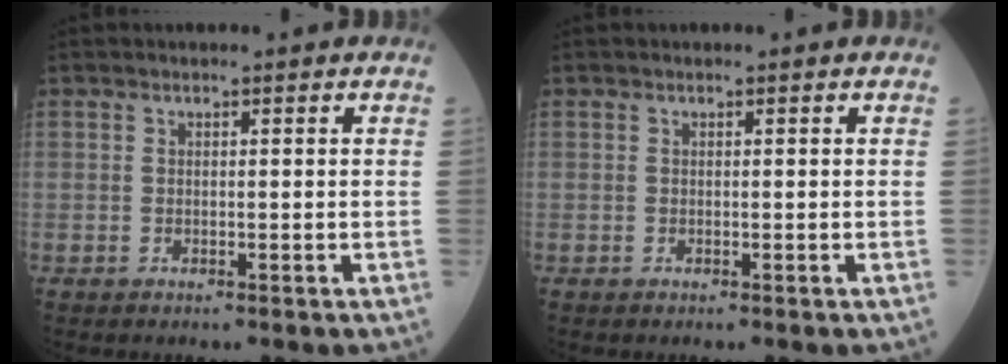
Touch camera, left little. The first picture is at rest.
{"total": 0.0}